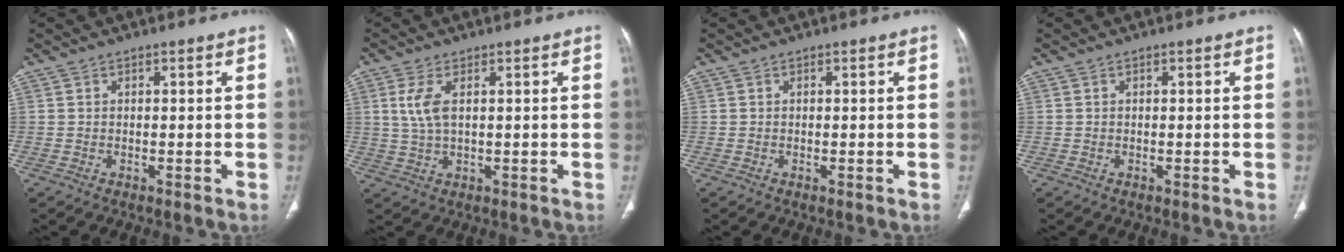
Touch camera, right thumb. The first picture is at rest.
{"total": 5.0, "force": [1.3, 2.2, 4.3], "torque": [-0.107, -0.001, 0.032]}
{"total": 0.0}
{"total": 0.0}